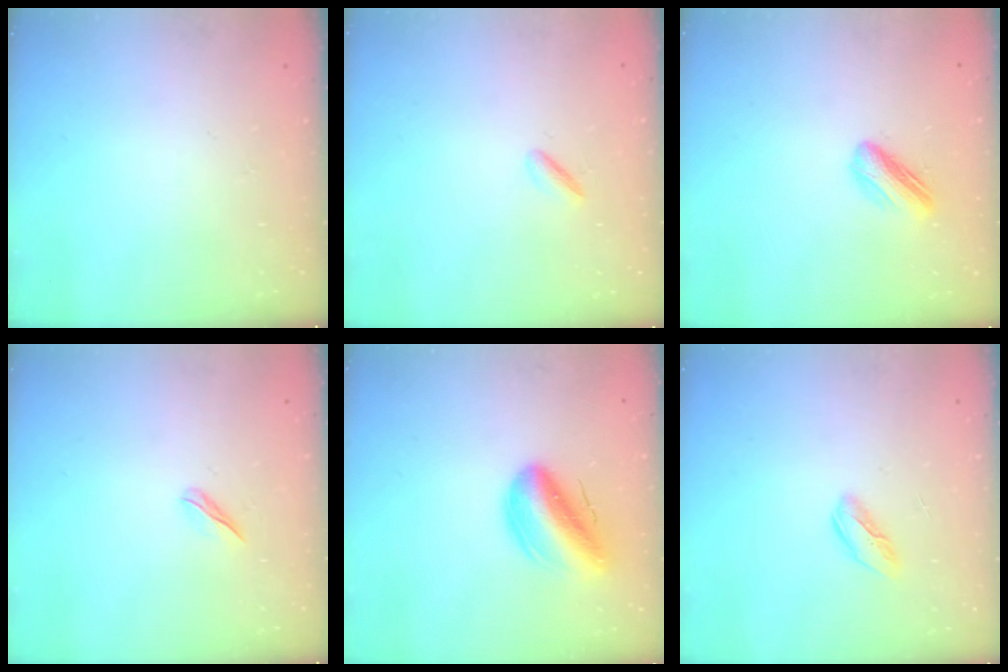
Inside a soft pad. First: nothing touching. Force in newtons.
{"total": 2.0, "press": 1.8, "slide": 0.7}
{"total": 5.1, "press": 5.1, "slide": 0.4}
{"total": 2.5, "press": 2.4, "slide": 0.8}
{"total": 14.1, "press": 13.6, "slide": 3.8}
{"total": 3.7, "press": 3.7, "slide": 0.3}